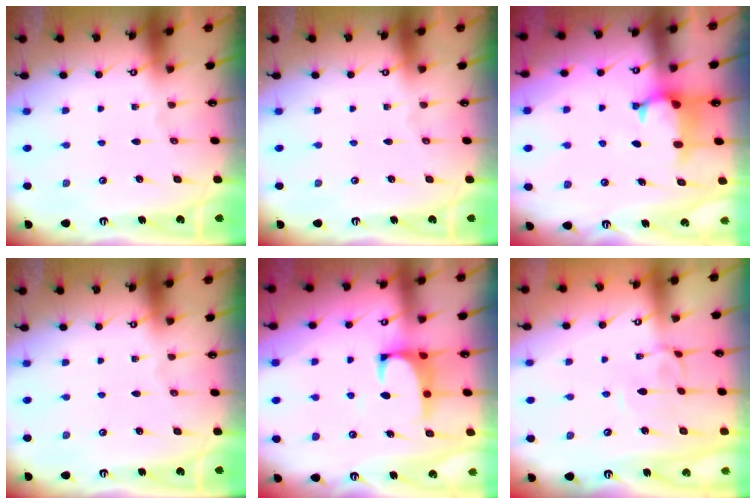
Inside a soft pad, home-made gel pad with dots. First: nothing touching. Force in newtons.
{"total": 0.0}
{"total": 0.9, "press": 0.2, "slide": 0.9}
{"total": 0.0}
{"total": 1.7, "press": 1.5, "slide": 0.7}
{"total": 3.7, "press": 3.7, "slide": 0.5}